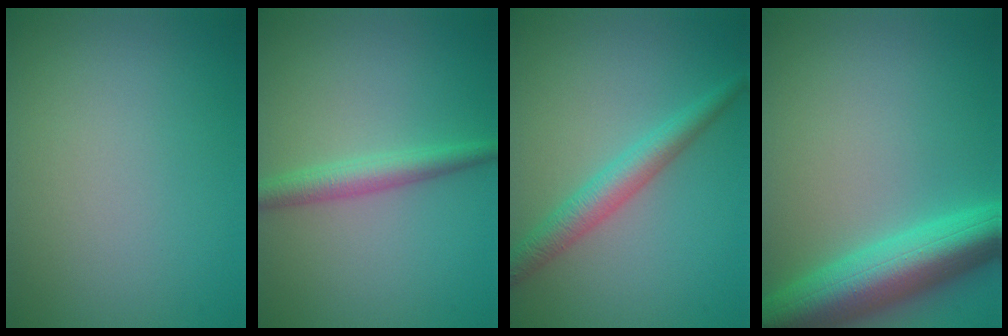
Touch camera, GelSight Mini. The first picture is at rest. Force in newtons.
{"total": 2.7, "press": 2.7, "slide": 0.0}
{"total": 3.3, "press": 3.3, "slide": 0.0}
{"total": 8.6, "press": 8.6, "slide": 0.4}